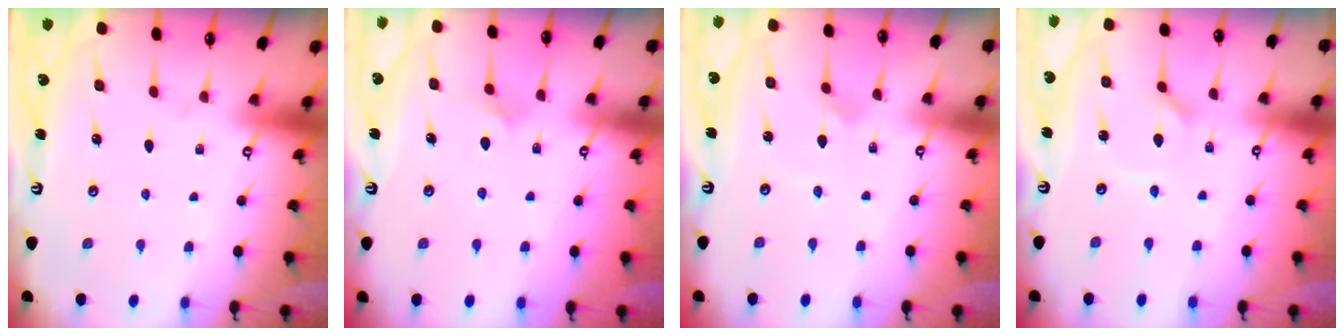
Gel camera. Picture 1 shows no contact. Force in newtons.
{"total": 4.4, "press": 4.4, "slide": 0.2}
{"total": 1.8, "press": 1.8, "slide": 0.2}
{"total": 2.9, "press": 2.8, "slide": 0.4}